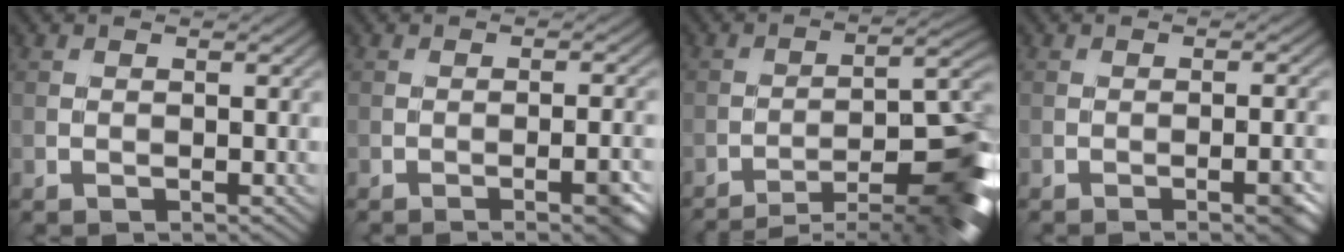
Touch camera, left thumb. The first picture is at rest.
{"total": 3.6, "force": [-1.7, 0.7, 3.1], "torque": [-0.040, 0.007, -0.024]}
{"total": 12.5, "force": [-8.6, 2.8, 8.6], "torque": [-0.124, 0.002, -0.121]}
{"total": 3.0, "force": [-1.4, 0.5, 2.6], "torque": [-0.033, 0.006, -0.021]}